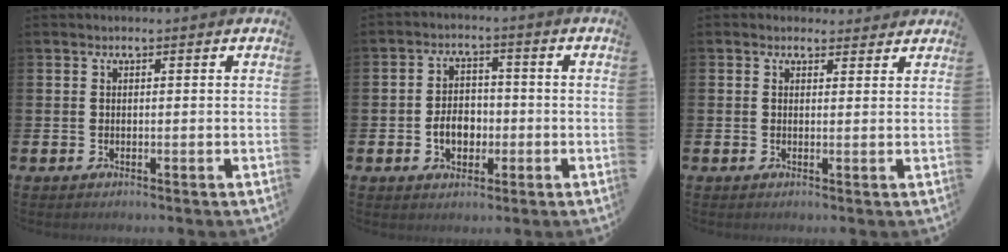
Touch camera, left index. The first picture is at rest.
{"total": 4.5, "force": [-1.2, 3.3, 2.8], "torque": [-0.040, 0.000, -0.028]}
{"total": 1.7, "force": [1.5, 0.8, 0.0], "torque": [0.008, 0.000, 0.024]}